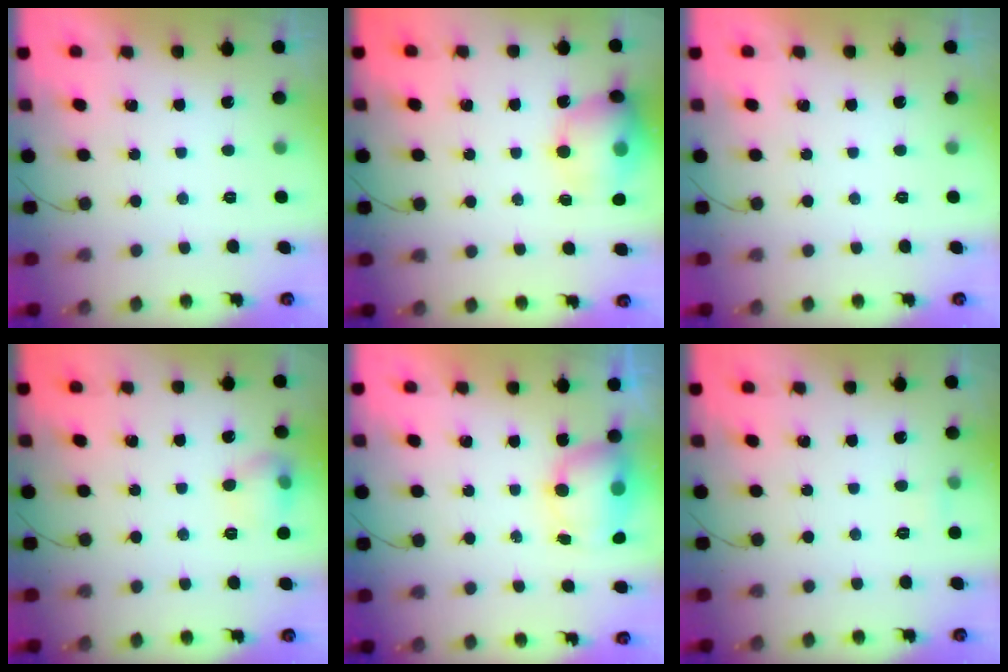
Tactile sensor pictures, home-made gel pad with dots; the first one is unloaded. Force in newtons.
{"total": 15.0, "press": 13.8, "slide": 5.7}
{"total": 0.0}
{"total": 7.8, "press": 7.7, "slide": 0.8}
{"total": 7.1, "press": 6.9, "slide": 1.6}
{"total": 6.3, "press": 1.7, "slide": 6.1}